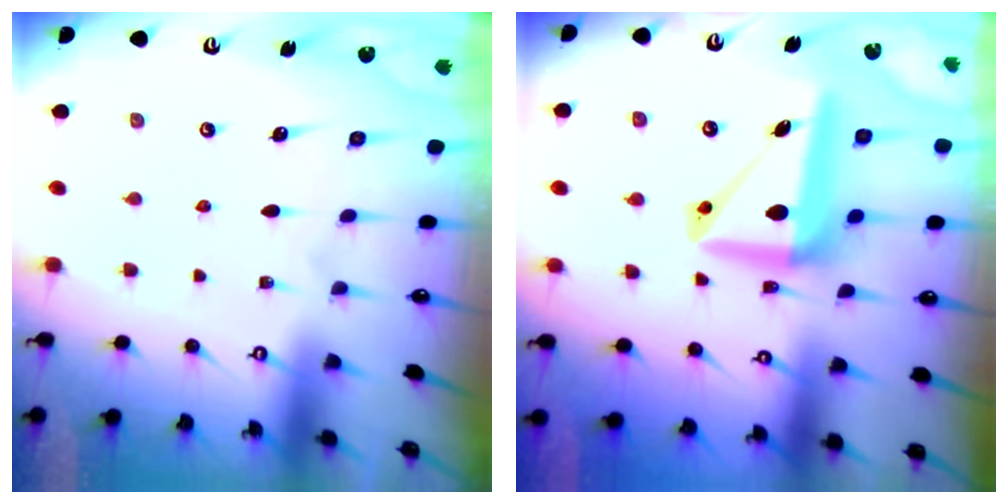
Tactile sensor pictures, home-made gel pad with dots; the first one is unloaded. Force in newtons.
{"total": 12.5, "press": 12.2, "slide": 2.7}